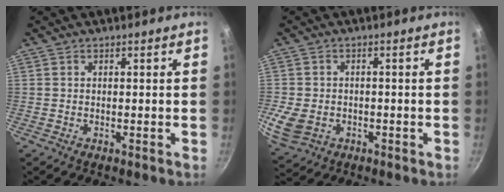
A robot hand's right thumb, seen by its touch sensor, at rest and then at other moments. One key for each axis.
{"total": 7.3, "fx": -1.7, "fy": 5.7, "fz": 4.2, "tx": -0.084, "ty": 0.003, "tz": -0.023}